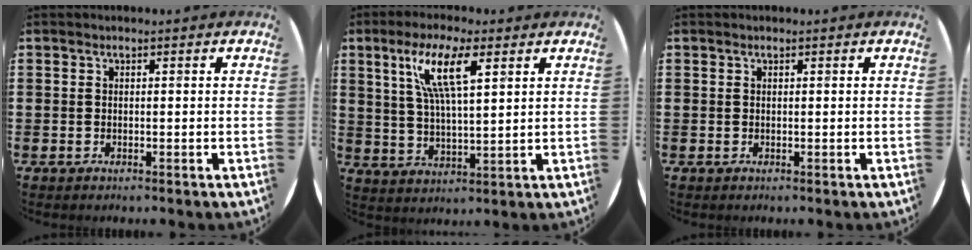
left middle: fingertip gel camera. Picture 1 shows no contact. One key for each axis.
{"total": 9.1, "fx": 5.0, "fy": 2.3, "fz": 7.2, "tx": -0.156, "ty": 0.005, "tz": 0.086}
{"total": 0.0}